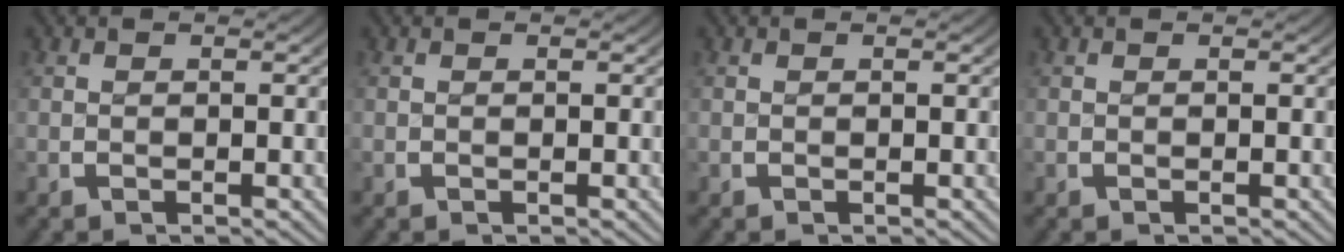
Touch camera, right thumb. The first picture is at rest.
{"total": 0.0}
{"total": 0.0}
{"total": 0.0}